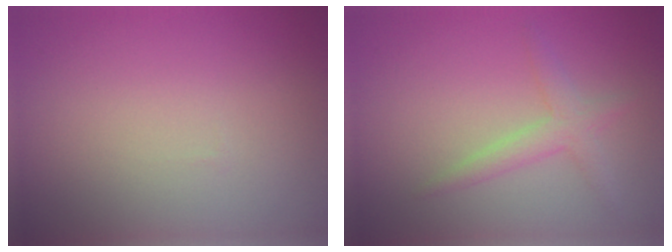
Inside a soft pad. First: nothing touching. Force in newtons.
{"total": 2.1, "press": 2.1, "slide": 0.2}